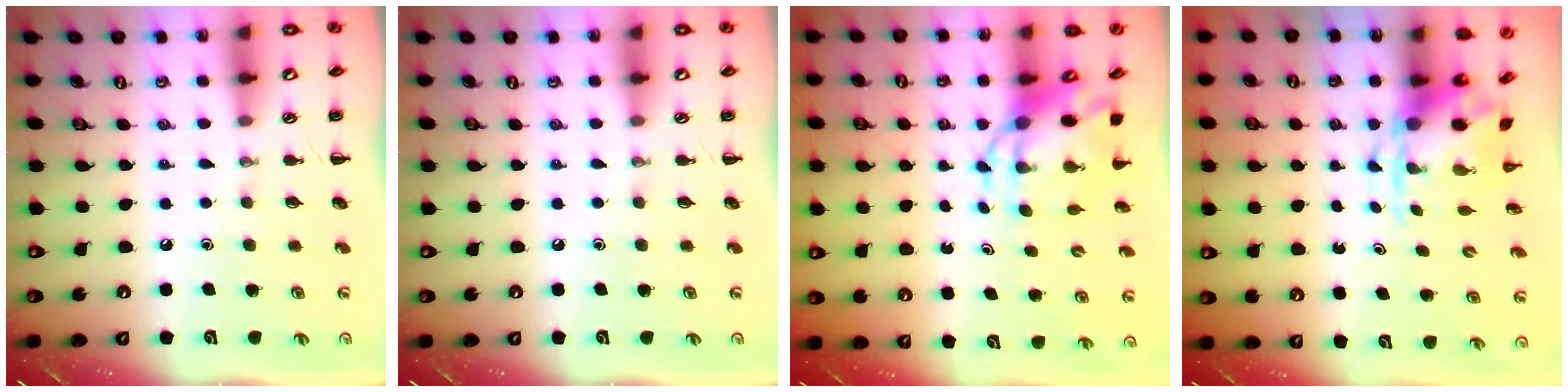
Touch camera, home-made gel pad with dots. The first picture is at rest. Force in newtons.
{"total": 0.0}
{"total": 6.8, "press": 6.5, "slide": 2.1}
{"total": 3.7, "press": 3.6, "slide": 1.0}